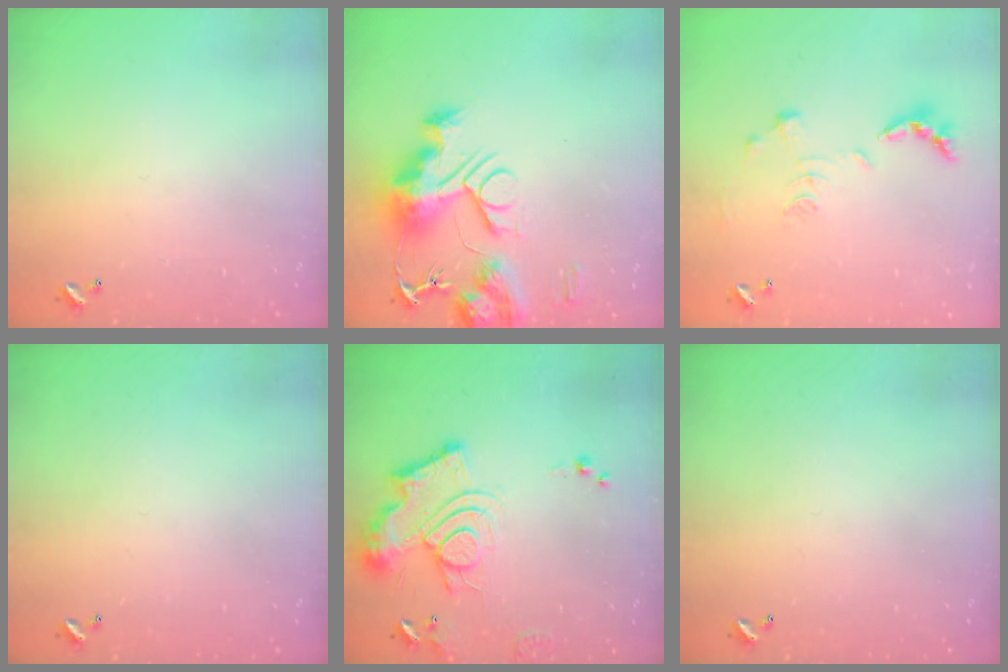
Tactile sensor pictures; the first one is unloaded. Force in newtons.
{"total": 14.8, "press": 14.7, "slide": 1.3}
{"total": 1.1, "press": 1.0, "slide": 0.4}
{"total": 0.0}
{"total": 13.8, "press": 13.8, "slide": 1.3}
{"total": 0.0}